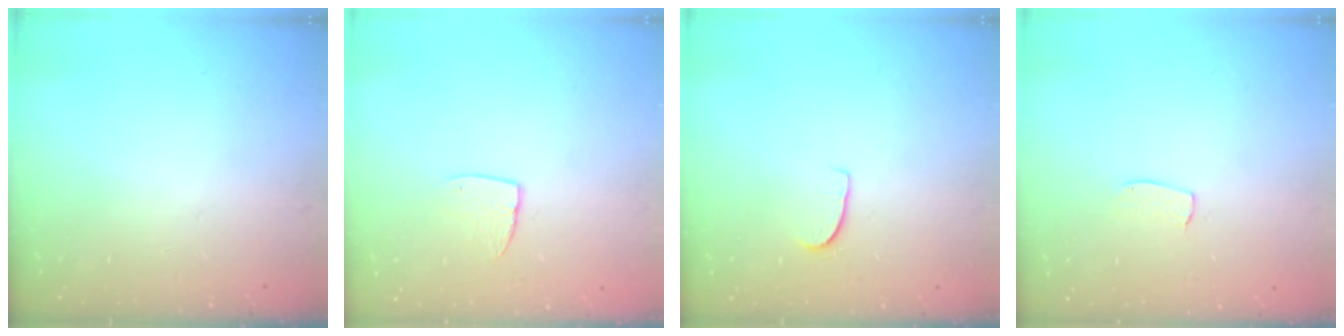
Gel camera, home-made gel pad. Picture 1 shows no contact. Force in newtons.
{"total": 6.1, "press": 6.1, "slide": 0.4}
{"total": 5.1, "press": 5.1, "slide": 0.4}
{"total": 4.5, "press": 4.5, "slide": 0.3}